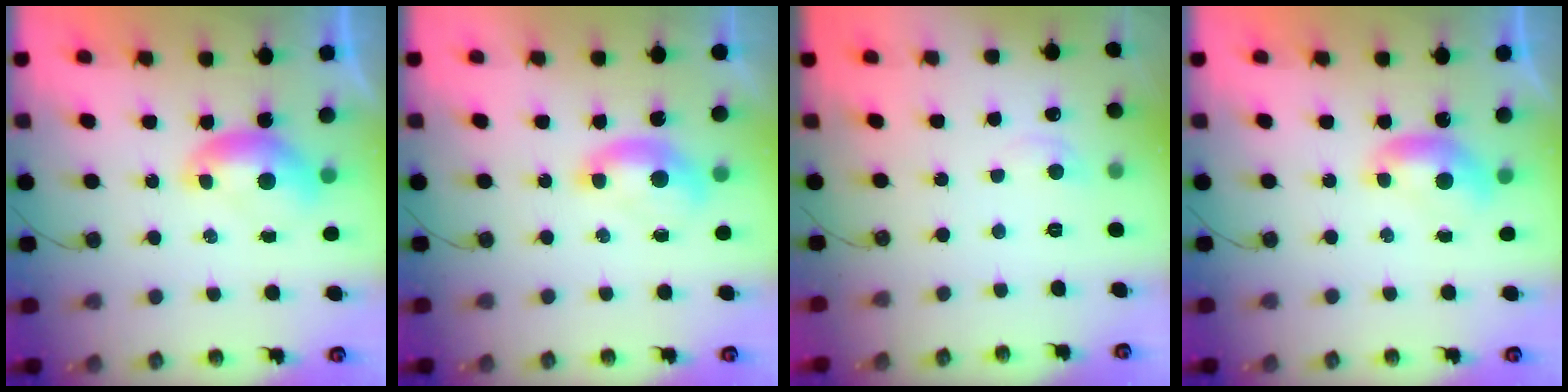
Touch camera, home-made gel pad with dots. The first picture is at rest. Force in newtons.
{"total": 1.0, "press": 0.8, "slide": 0.6}
{"total": 1.1, "press": 0.9, "slide": 0.7}
{"total": 0.0}